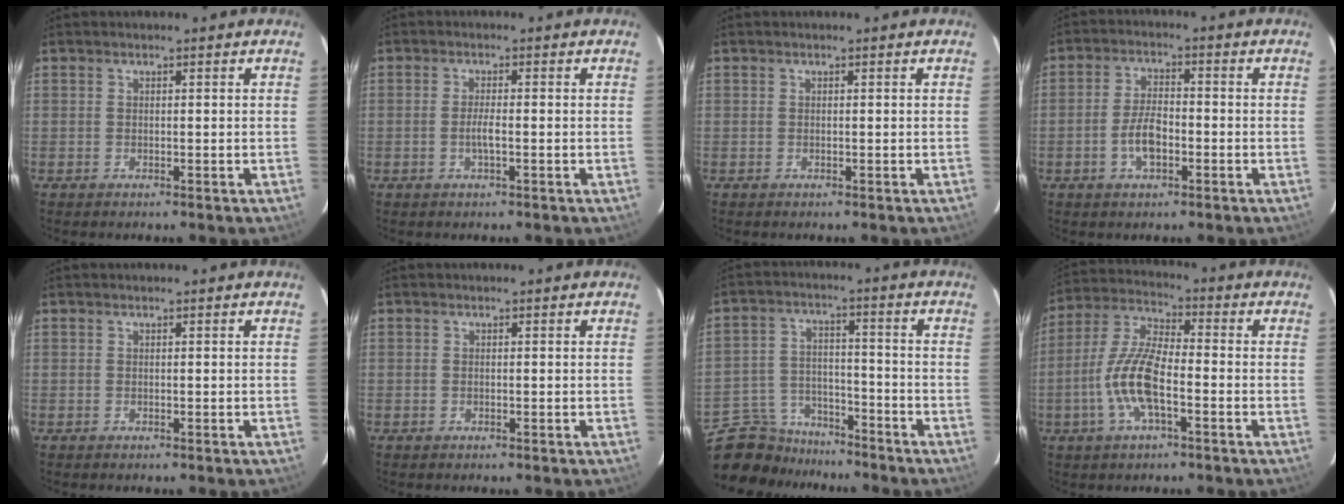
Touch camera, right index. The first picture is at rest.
{"total": 2.2, "force": [-0.7, 0.1, 2.1], "torque": [-0.040, -0.002, -0.013]}
{"total": 0.0}
{"total": 5.7, "force": [-2.1, 2.6, 4.6], "torque": [-0.097, 0.005, -0.038]}
{"total": 0.0}
{"total": 0.0}
{"total": 12.5, "force": [-10.7, 6.1, 2.5], "torque": [-0.085, 0.028, -0.173]}
{"total": 11.5, "force": [-3.6, 3.6, 10.3], "torque": [-0.221, 0.003, -0.074]}